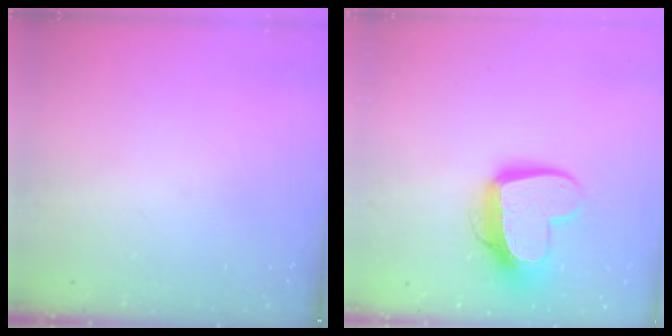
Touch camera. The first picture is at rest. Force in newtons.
{"total": 14.1, "press": 14.0, "slide": 1.2}